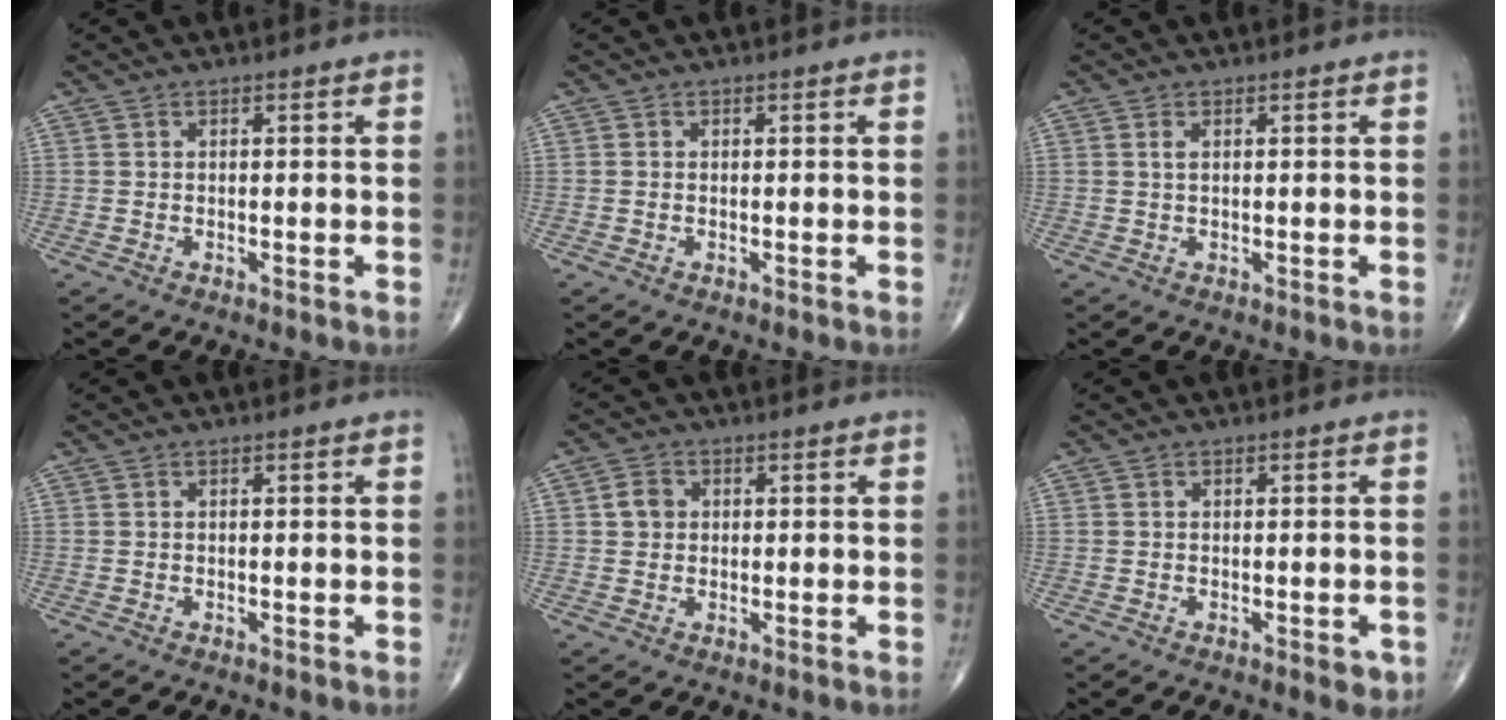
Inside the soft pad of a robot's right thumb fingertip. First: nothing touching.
{"total": 0.0}
{"total": 0.9, "force": [0.3, 0.3, 0.8], "torque": [-0.017, 0.004, 0.008]}
{"total": 0.0}
{"total": 3.1, "force": [0.5, 2.7, 1.5], "torque": [-0.016, 0.003, 0.007]}
{"total": 2.2, "force": [-0.9, 1.1, 1.8], "torque": [-0.013, 0.000, -0.009]}